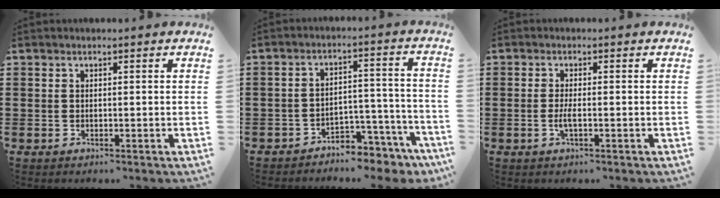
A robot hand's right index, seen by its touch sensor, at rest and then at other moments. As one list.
[{"total": 5.0, "force": [-4.7, 1.2, 1.2], "torque": [-0.021, 0.013, -0.093]}, {"total": 2.2, "force": [-0.7, 0.4, 2.1], "torque": [-0.044, -0.003, -0.014]}]